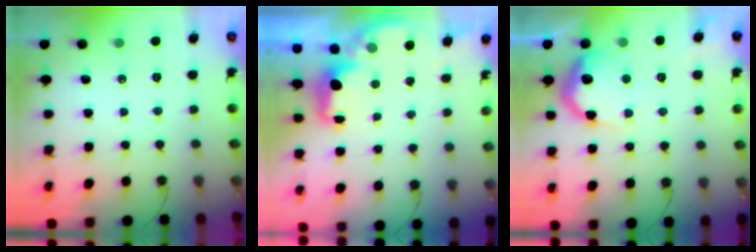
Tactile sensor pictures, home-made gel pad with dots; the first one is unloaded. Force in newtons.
{"total": 2.4, "press": 2.2, "slide": 0.8}
{"total": 15.9, "press": 15.9, "slide": 0.9}